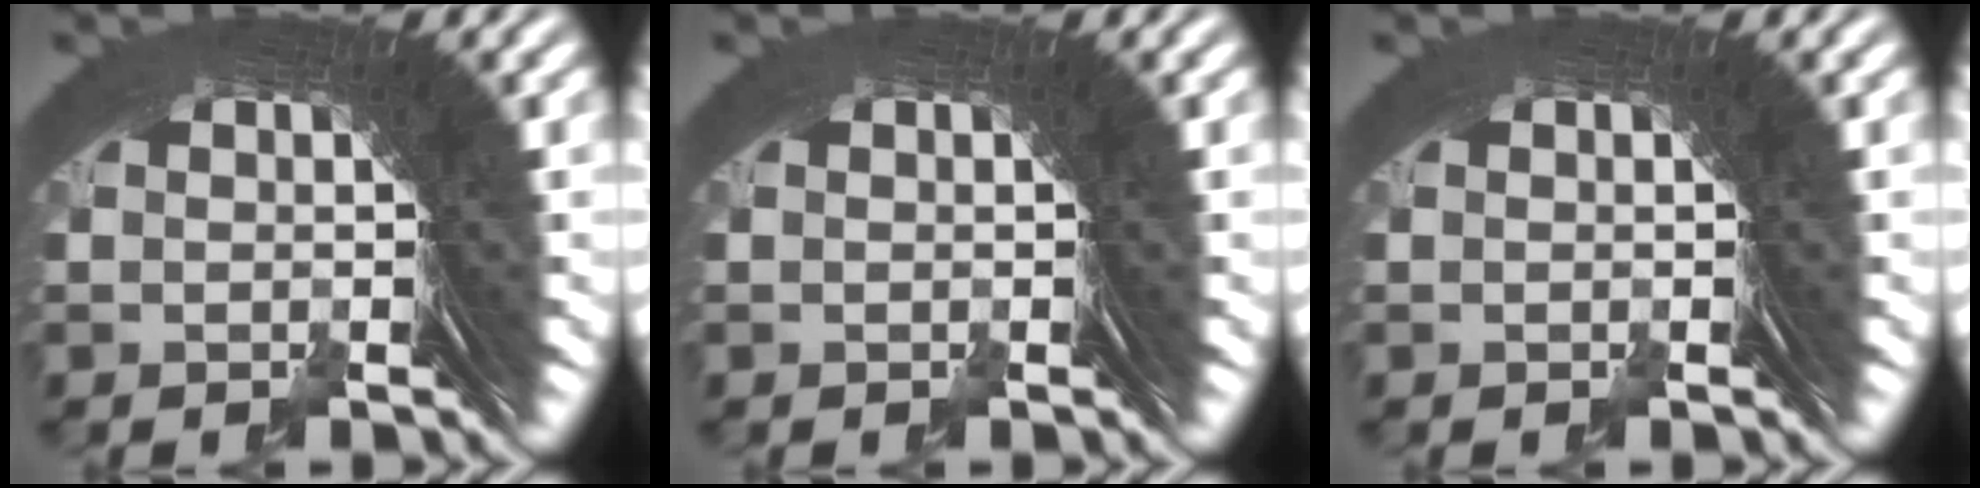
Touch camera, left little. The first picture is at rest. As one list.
[{"total": 0.0}, {"total": 0.0}]